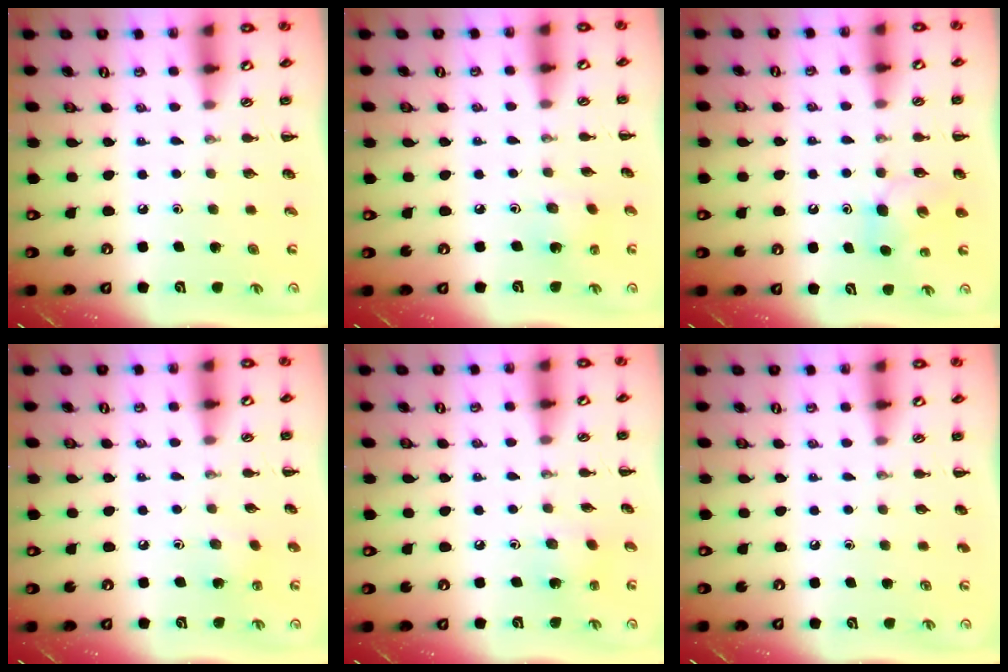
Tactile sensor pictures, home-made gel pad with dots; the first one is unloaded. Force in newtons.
{"total": 2.4, "press": 2.2, "slide": 0.8}
{"total": 5.4, "press": 5.3, "slide": 1.1}
{"total": 3.4, "press": 3.2, "slide": 1.0}
{"total": 1.7, "press": 1.6, "slide": 0.7}
{"total": 0.0}